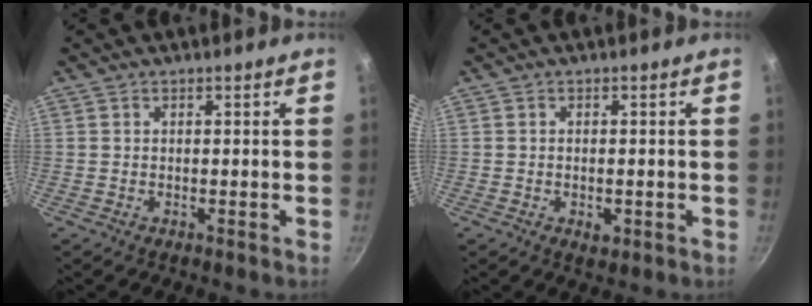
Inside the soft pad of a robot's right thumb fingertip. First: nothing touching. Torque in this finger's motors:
{"motor_torque": [-0.30, 0.15, -0.19, 0.01, 0.09]}